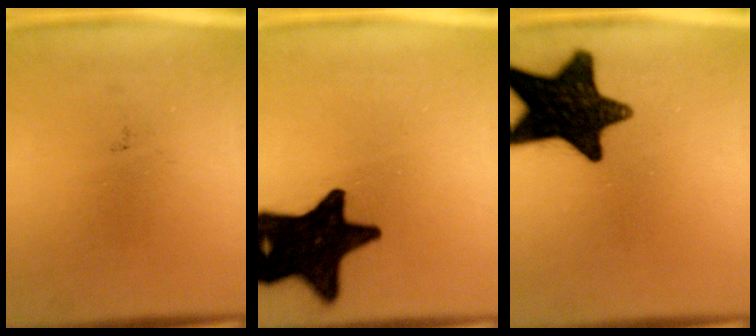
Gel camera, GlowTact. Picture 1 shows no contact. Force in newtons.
{"total": 18.9}
{"total": 16.2}